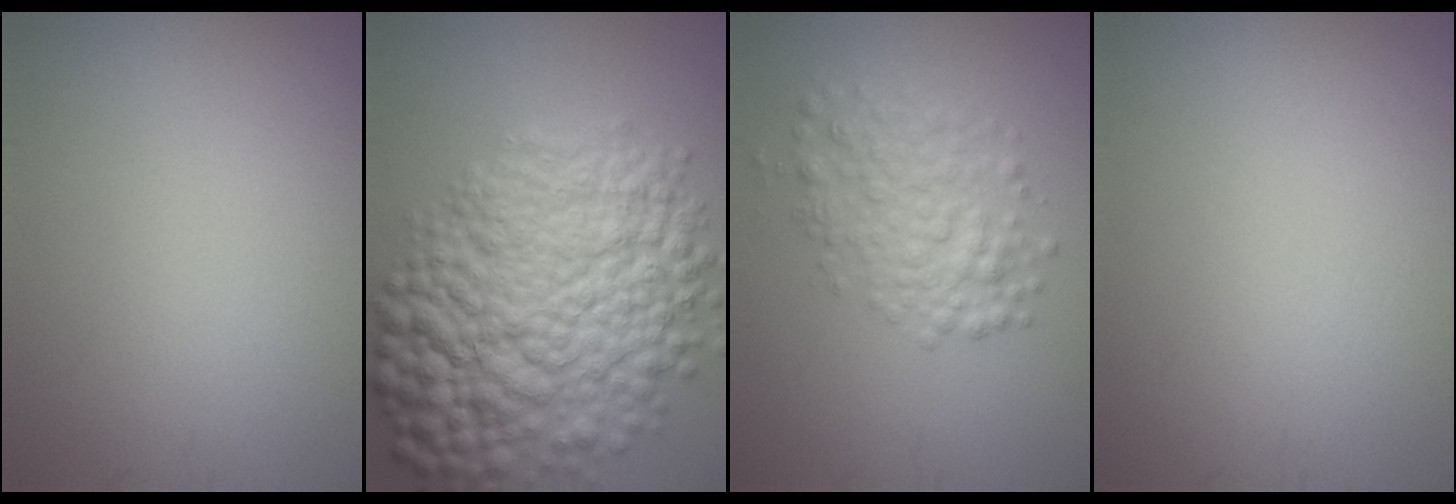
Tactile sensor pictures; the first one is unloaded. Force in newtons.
{"total": 13.1, "press": 13.1, "slide": 0.3}
{"total": 3.9, "press": 3.9, "slide": 0.2}
{"total": 0.0}